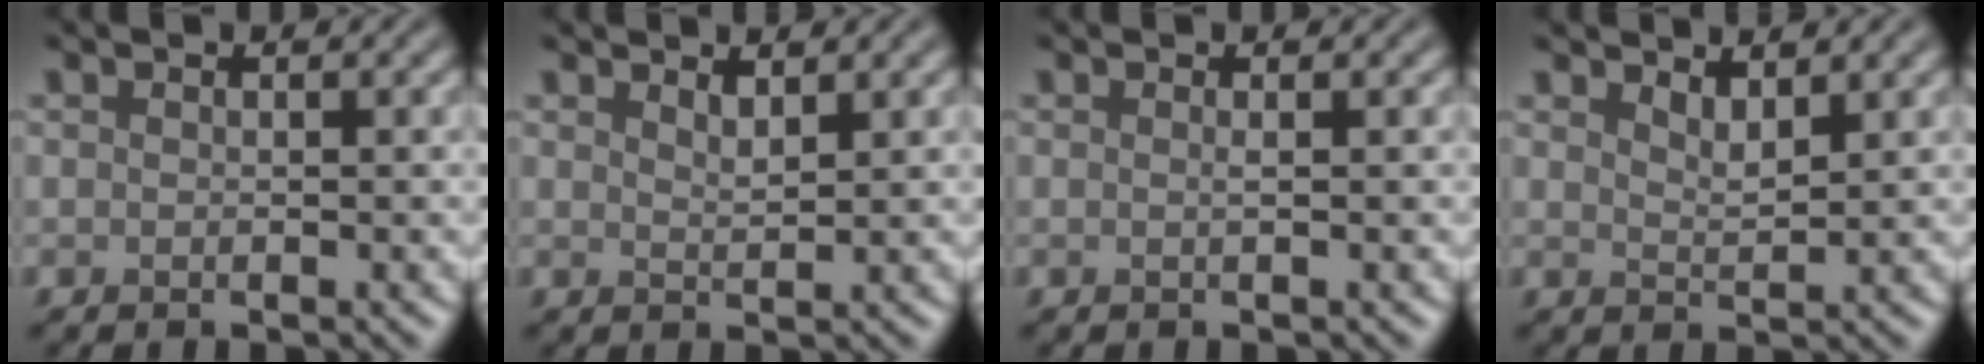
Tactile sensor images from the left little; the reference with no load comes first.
{"total": 1.3, "force": [1.2, 0.2, 0.6], "torque": [-0.012, -0.001, 0.021]}
{"total": 0.7, "force": [0.1, 0.2, 0.7], "torque": [-0.007, 0.001, -0.003]}
{"total": 1.8, "force": [1.6, 0.4, 0.8], "torque": [-0.015, -0.002, 0.030]}